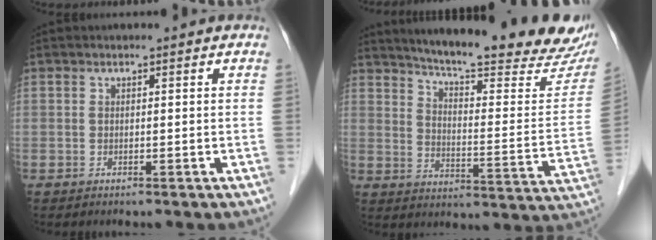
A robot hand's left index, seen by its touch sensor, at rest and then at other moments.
{"total": 25.8, "force": [22.4, 2.6, 12.5], "torque": [-0.183, -0.068, 0.283]}